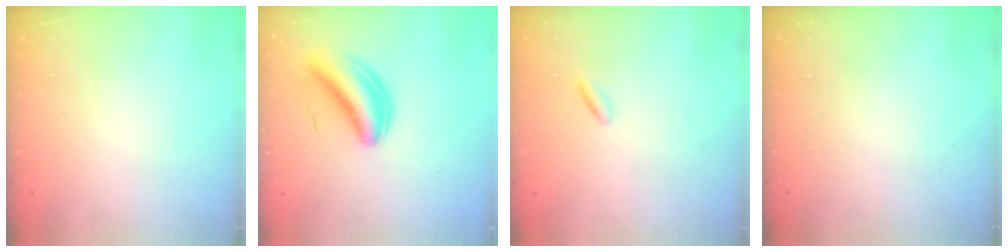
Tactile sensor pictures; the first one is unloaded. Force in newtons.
{"total": 6.2, "press": 5.9, "slide": 1.8}
{"total": 0.8, "press": 0.6, "slide": 0.5}
{"total": 0.0}